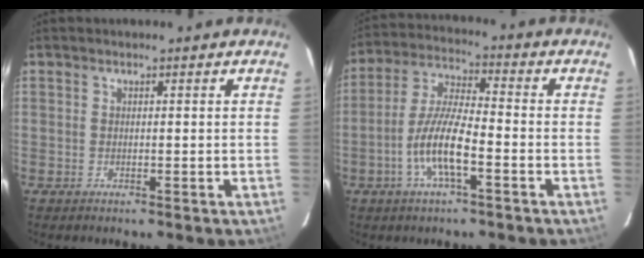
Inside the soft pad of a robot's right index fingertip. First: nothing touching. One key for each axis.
{"total": 12.9, "fx": -4.9, "fy": 2.9, "fz": 11.6, "tx": -0.240, "ty": -0.003, "tz": -0.098}